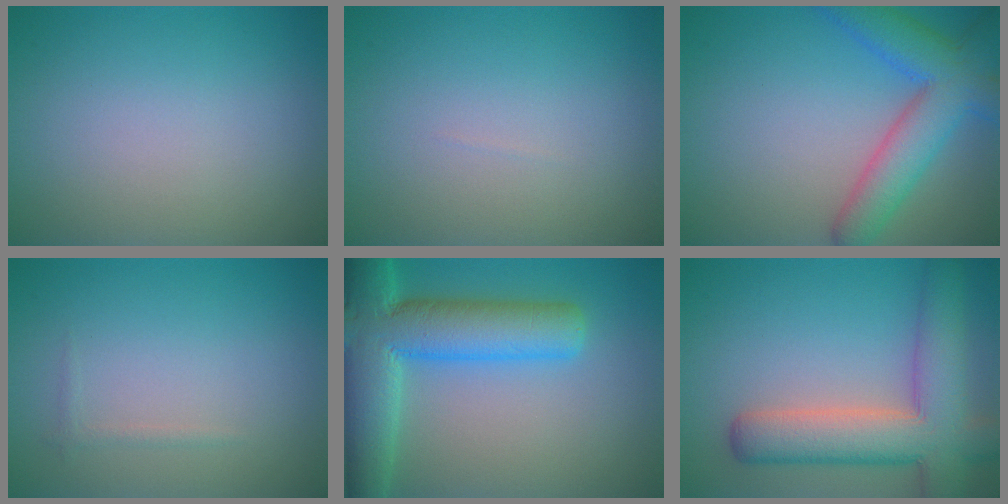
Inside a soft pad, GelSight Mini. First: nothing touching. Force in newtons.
{"total": 0.0}
{"total": 6.7, "press": 6.7, "slide": 0.4}
{"total": 0.6, "press": 0.6, "slide": 0.0}
{"total": 10.3, "press": 10.3, "slide": 0.5}
{"total": 8.4, "press": 8.3, "slide": 0.6}